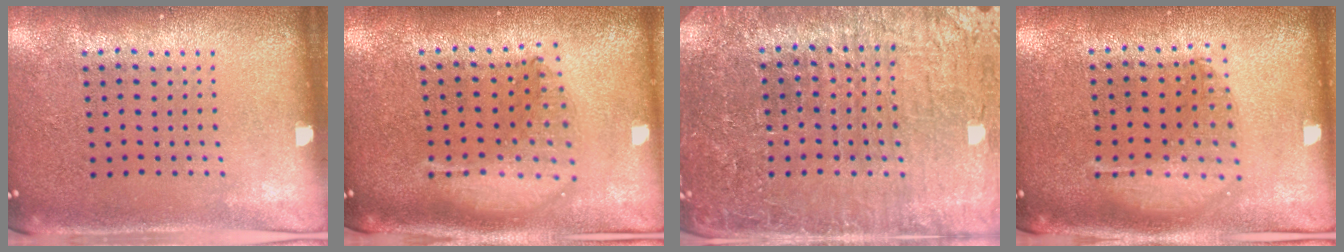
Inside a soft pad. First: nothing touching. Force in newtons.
{"total": 1.9, "press": 1.6, "slide": 1.0}
{"total": 4.8, "press": 4.5, "slide": 1.8}
{"total": 1.3, "press": 1.3, "slide": 0.4}